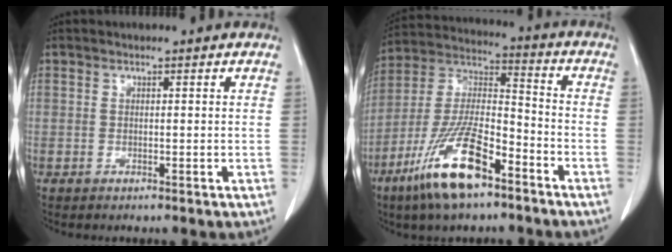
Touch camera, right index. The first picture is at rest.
{"total": 15.6, "force": [-9.2, 4.0, 11.9], "torque": [-0.242, -0.014, -0.169]}